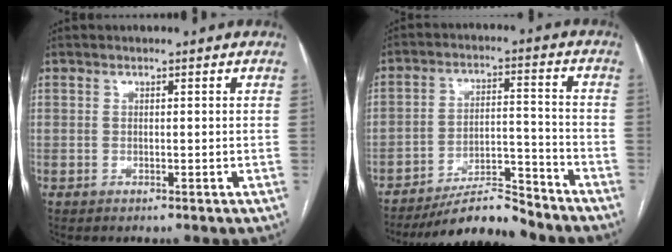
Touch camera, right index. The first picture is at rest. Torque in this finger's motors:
{"motor_torque": [-0.06, -0.10, -0.27, -0.10]}